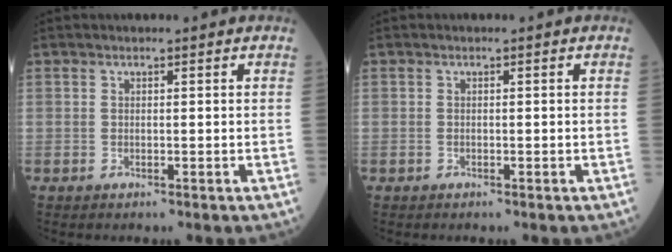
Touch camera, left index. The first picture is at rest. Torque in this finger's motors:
{"motor_torque": [0.00, 0.00, 0.00, 0.00]}